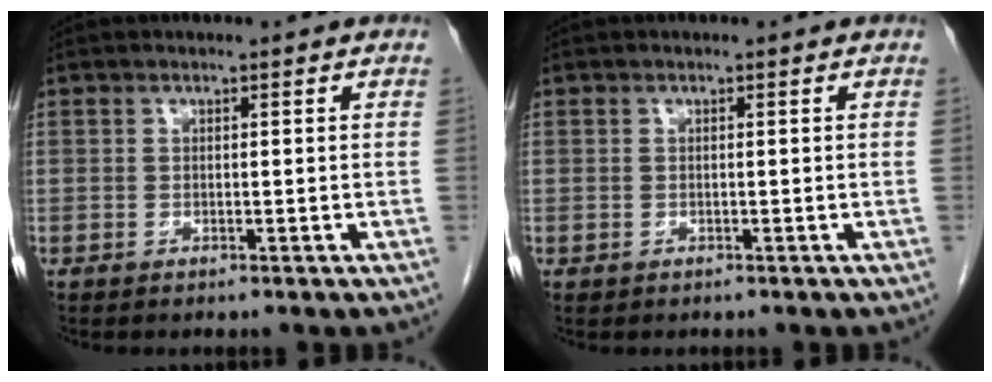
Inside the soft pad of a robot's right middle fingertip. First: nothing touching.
{"total": 0.0}